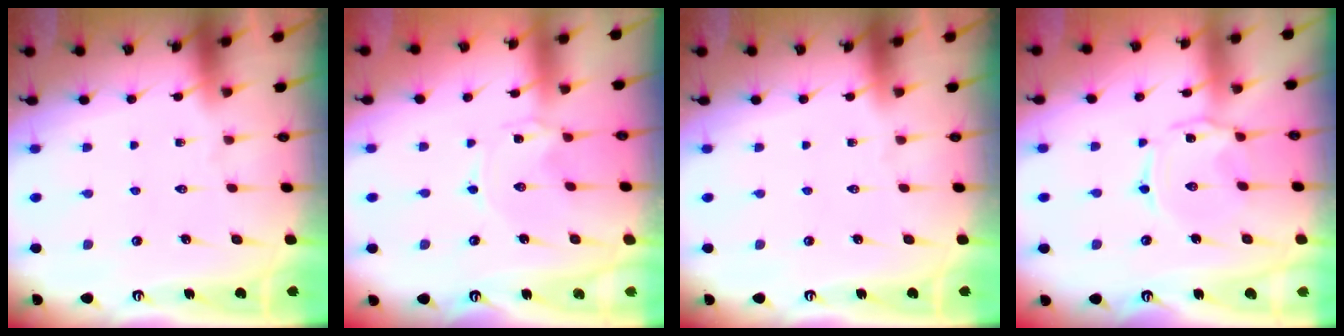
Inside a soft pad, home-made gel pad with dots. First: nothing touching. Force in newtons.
{"total": 0.0}
{"total": 0.0}
{"total": 1.7, "press": 1.7, "slide": 0.4}